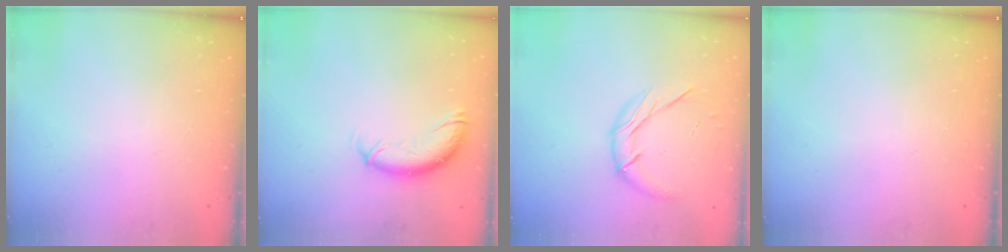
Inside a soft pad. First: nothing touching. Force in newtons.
{"total": 10.7, "press": 10.6, "slide": 1.5}
{"total": 9.1, "press": 9.1, "slide": 0.6}
{"total": 0.0}